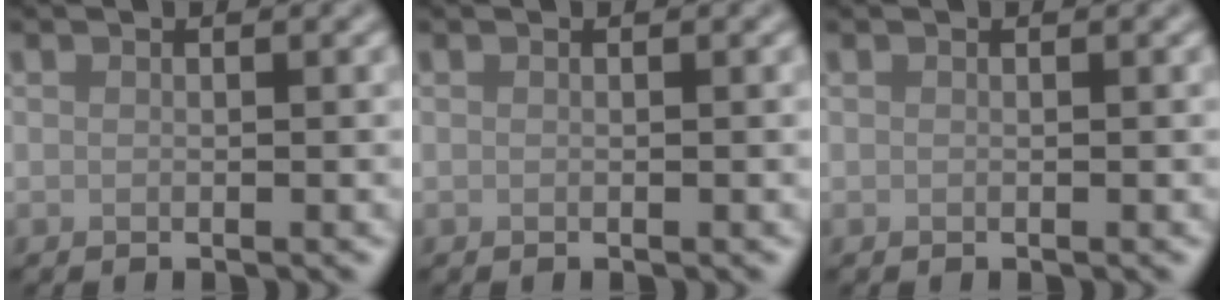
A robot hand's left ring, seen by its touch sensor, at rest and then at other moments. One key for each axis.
{"total": 0.0}
{"total": 0.0}